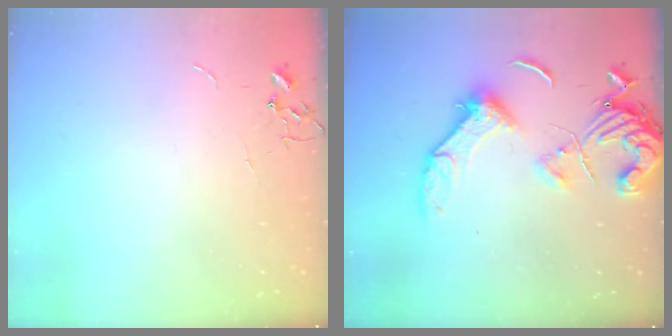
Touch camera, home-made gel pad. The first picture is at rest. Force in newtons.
{"total": 14.7, "press": 14.6, "slide": 1.7}